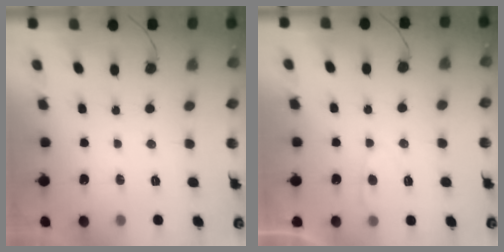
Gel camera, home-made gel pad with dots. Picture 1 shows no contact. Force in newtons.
{"total": 3.0, "press": 2.9, "slide": 0.5}